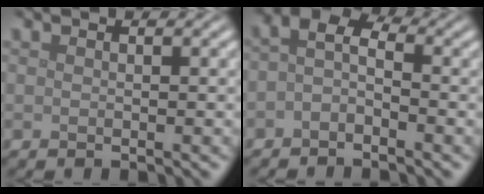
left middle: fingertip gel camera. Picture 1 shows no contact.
{"total": 2.5, "force": [-0.8, 1.4, 2.0], "torque": [-0.040, 0.009, -0.025]}